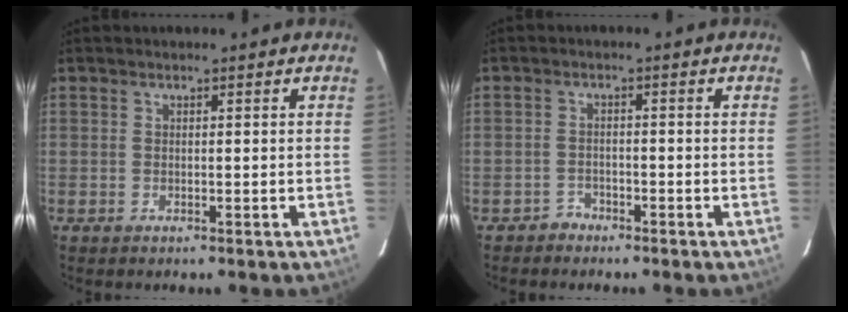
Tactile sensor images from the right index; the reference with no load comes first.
{"total": 2.1, "force": [-1.7, 1.2, -0.3], "torque": [0.004, 0.008, -0.030]}